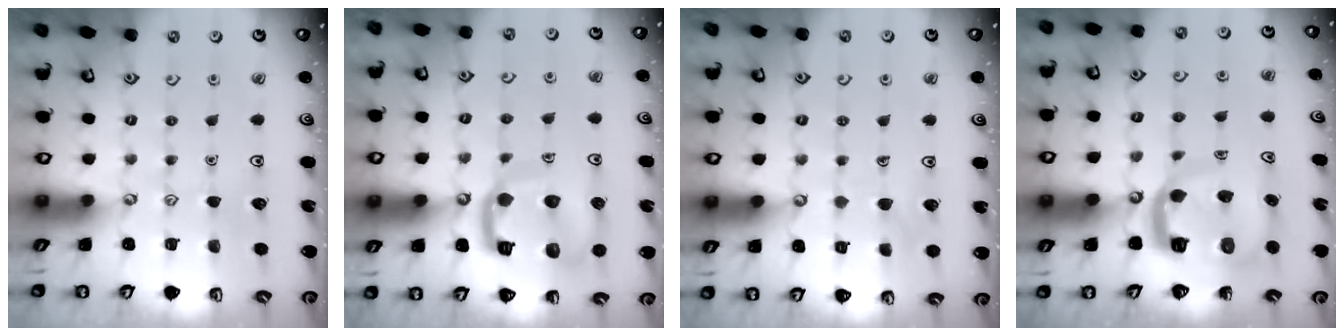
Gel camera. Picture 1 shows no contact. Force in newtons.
{"total": 13.4, "press": 13.3, "slide": 1.6}
{"total": 4.9, "press": 4.8, "slide": 0.3}
{"total": 9.2, "press": 9.1, "slide": 1.2}